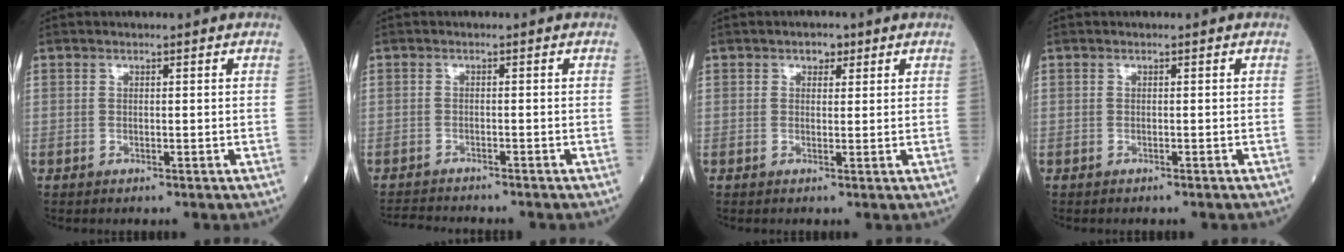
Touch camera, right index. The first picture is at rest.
{"total": 4.3, "force": [-4.2, 0.1, 1.0], "torque": [-0.016, -0.017, -0.067]}
{"total": 1.7, "force": [0.9, 1.1, 0.8], "torque": [-0.009, 0.005, 0.011]}
{"total": 0.6, "force": [-0.6, 0.0, 0.3], "torque": [-0.003, 0.000, -0.006]}